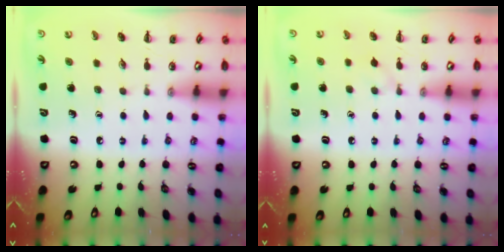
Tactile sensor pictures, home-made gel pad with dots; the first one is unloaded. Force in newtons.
{"total": 4.1, "press": 3.8, "slide": 1.6}